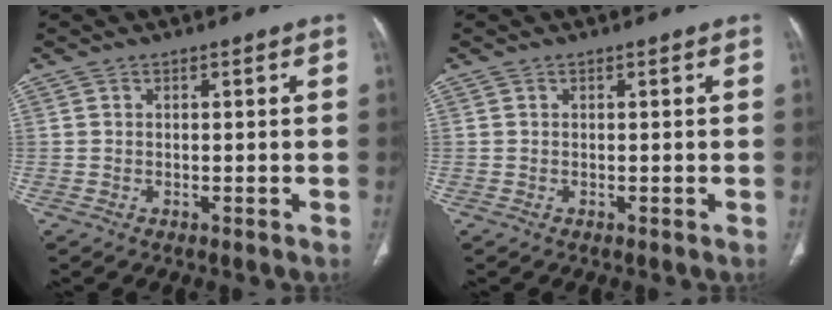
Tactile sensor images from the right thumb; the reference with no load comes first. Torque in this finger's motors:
{"motor_torque": [-0.05, 0.01, -0.03, 0.00, 0.00]}